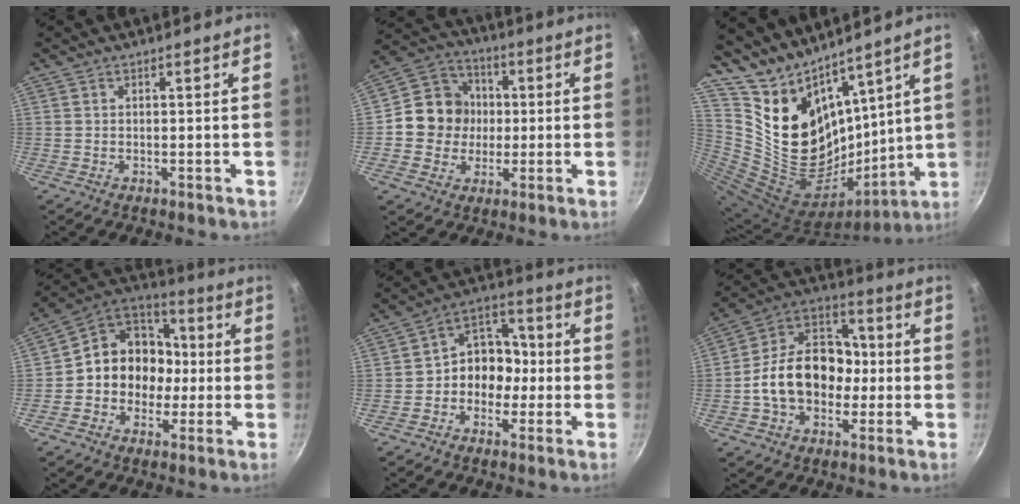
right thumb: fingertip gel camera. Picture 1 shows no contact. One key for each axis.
{"total": 11.6, "fx": -0.1, "fy": 10.8, "fz": 4.3, "tx": -0.036, "ty": 0.023, "tz": -0.018}
{"total": 20.5, "fx": 14.5, "fy": 10.2, "fz": 10.4, "tx": -0.170, "ty": -0.096, "tz": 0.287}
{"total": 14.5, "fx": -1.4, "fy": 12.6, "fz": 7.1, "tx": -0.062, "ty": 0.046, "tz": -0.039}
{"total": 10.2, "fx": -1.9, "fy": 8.5, "fz": 5.4, "tx": -0.023, "ty": 0.050, "tz": -0.045}
{"total": 17.5, "fx": -2.1, "fy": 13.2, "fz": 11.3, "tx": -0.153, "ty": 0.050, "tz": -0.051}